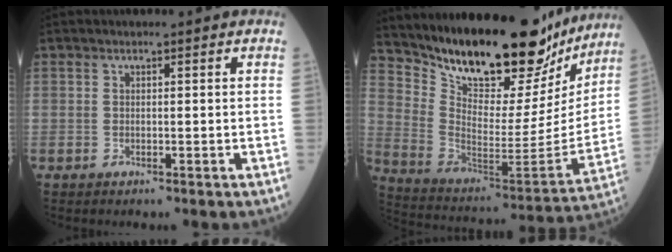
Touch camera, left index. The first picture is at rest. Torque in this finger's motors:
{"motor_torque": [0.57, -0.76, 0.89, 0.16]}